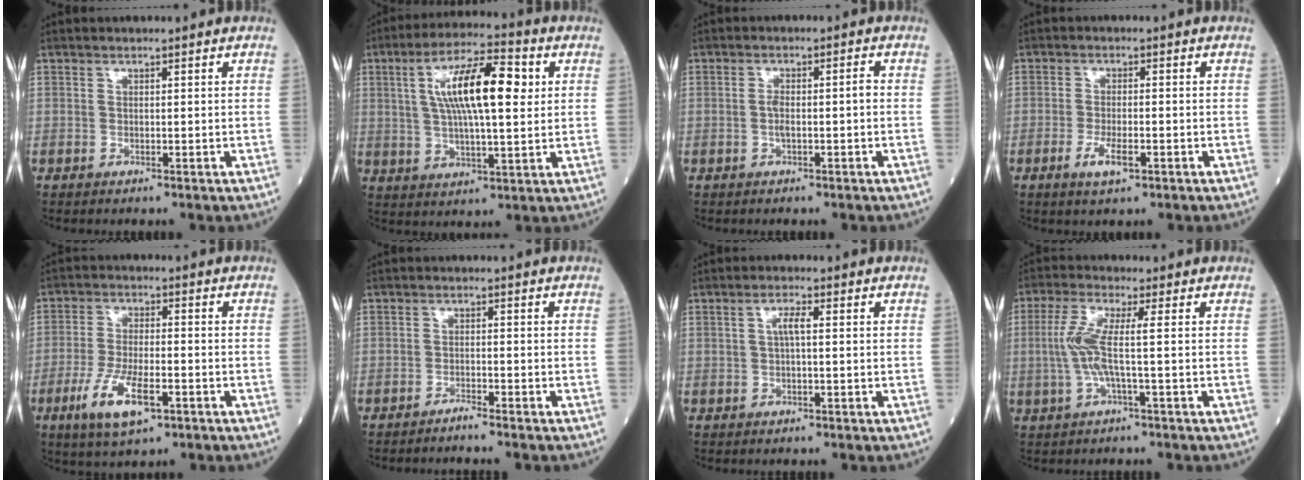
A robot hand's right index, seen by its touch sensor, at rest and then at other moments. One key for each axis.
{"total": 13.5, "fx": 3.2, "fy": 3.2, "fz": 12.7, "tx": -0.231, "ty": 0.023, "tz": 0.053}
{"total": 3.2, "fx": -0.6, "fy": 0.7, "fz": 3.1, "tx": -0.063, "ty": 0.005, "tz": -0.010}
{"total": 3.7, "fx": -1.6, "fy": 1.0, "fz": 3.1, "tx": -0.064, "ty": -0.003, "tz": -0.028}
{"total": 8.9, "fx": -4.1, "fy": 2.6, "fz": 7.4, "tx": -0.153, "ty": -0.014, "tz": -0.070}
{"total": 1.8, "fx": -1.7, "fy": -0.3, "fz": 0.6, "tx": -0.010, "ty": 0.001, "tz": -0.029}
{"total": 2.2, "fx": 0.3, "fy": 0.3, "fz": 2.2, "tx": -0.044, "ty": 0.003, "tz": 0.005}
{"total": 5.8, "fx": -0.1, "fy": 0.4, "fz": 5.8, "tx": -0.135, "ty": 0.008, "tz": -0.007}